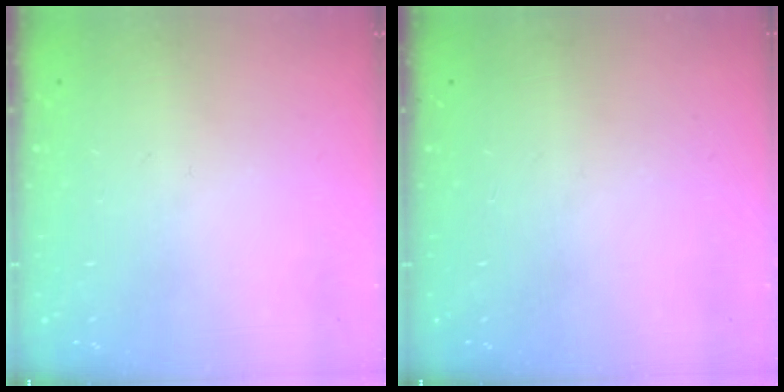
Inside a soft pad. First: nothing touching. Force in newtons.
{"total": 0.0}